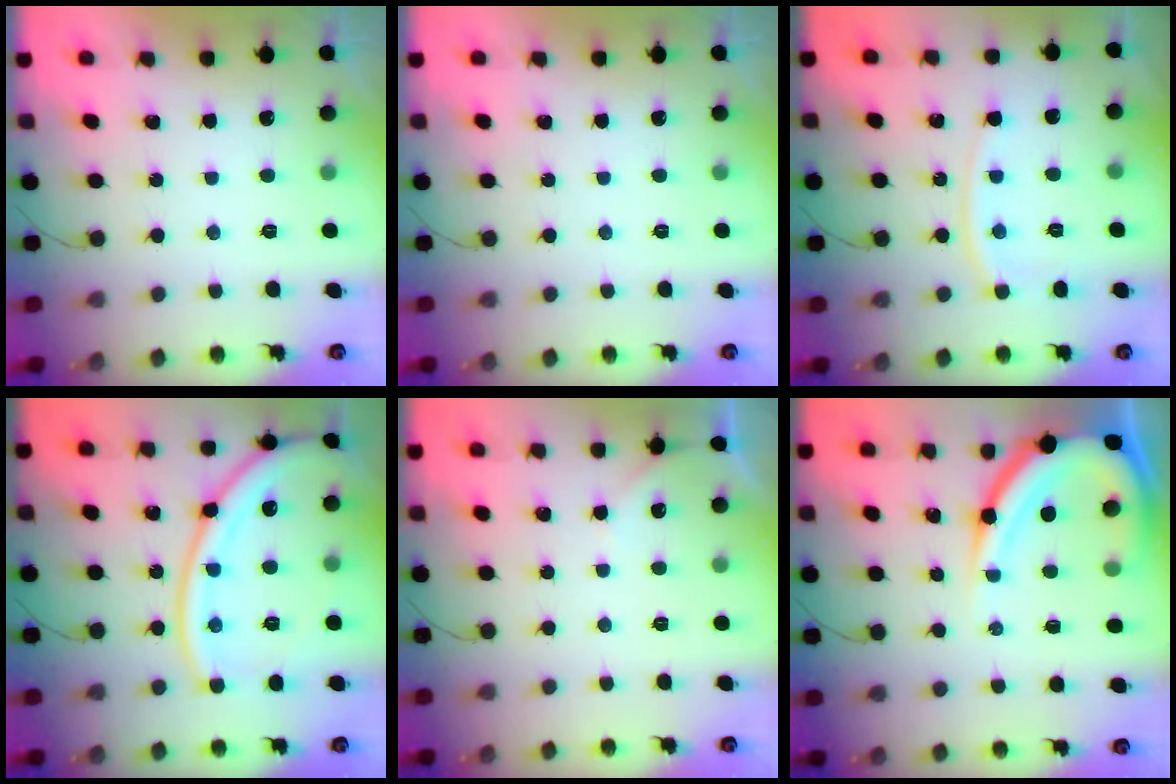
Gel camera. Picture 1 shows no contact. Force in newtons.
{"total": 0.0}
{"total": 6.4, "press": 6.4, "slide": 0.8}
{"total": 18.4, "press": 18.3, "slide": 2.1}
{"total": 3.1, "press": 3.1, "slide": 0.3}
{"total": 16.0, "press": 16.0, "slide": 1.5}